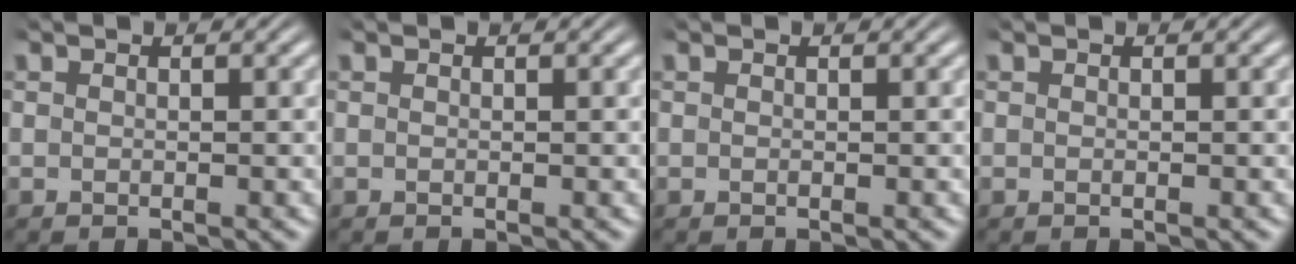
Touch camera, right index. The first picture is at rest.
{"total": 0.0}
{"total": 0.0}
{"total": 0.0}